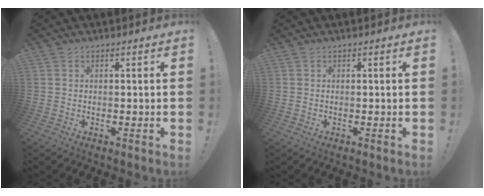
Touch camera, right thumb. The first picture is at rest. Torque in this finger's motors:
{"motor_torque": [-0.06, 0.02, -0.03, 0.02, 0.01]}